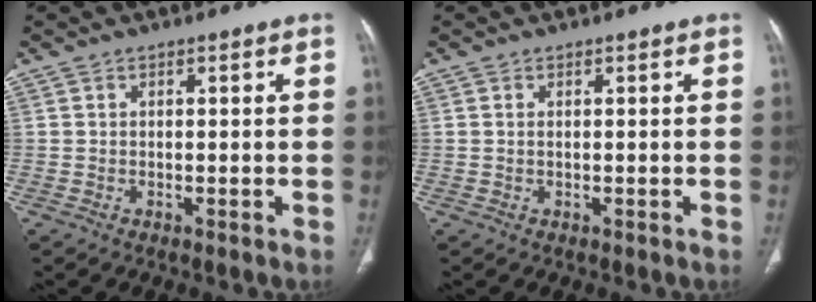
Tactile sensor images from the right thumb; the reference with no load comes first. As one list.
[{"total": 0.5, "force": [0.0, 0.2, 0.5], "torque": [-0.014, 0.002, 0.001]}]